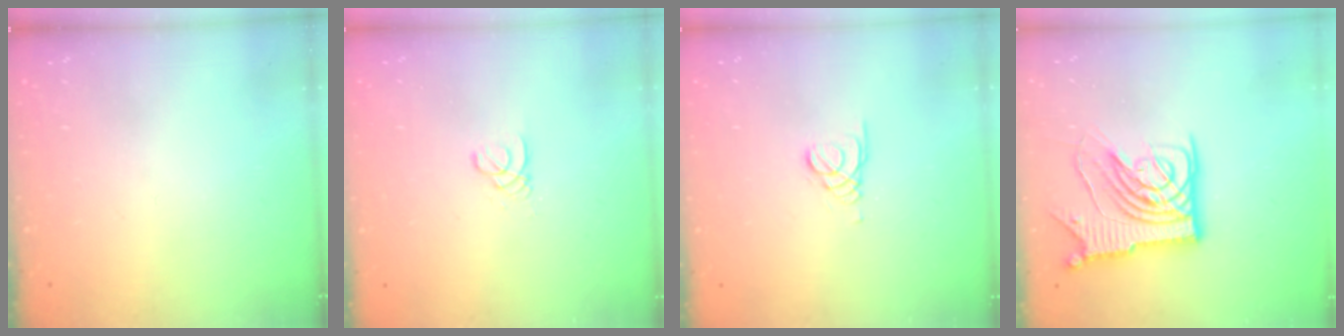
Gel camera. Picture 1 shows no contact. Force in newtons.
{"total": 1.8, "press": 1.8, "slide": 0.2}
{"total": 1.1, "press": 1.0, "slide": 0.1}
{"total": 16.8, "press": 16.6, "slide": 2.0}